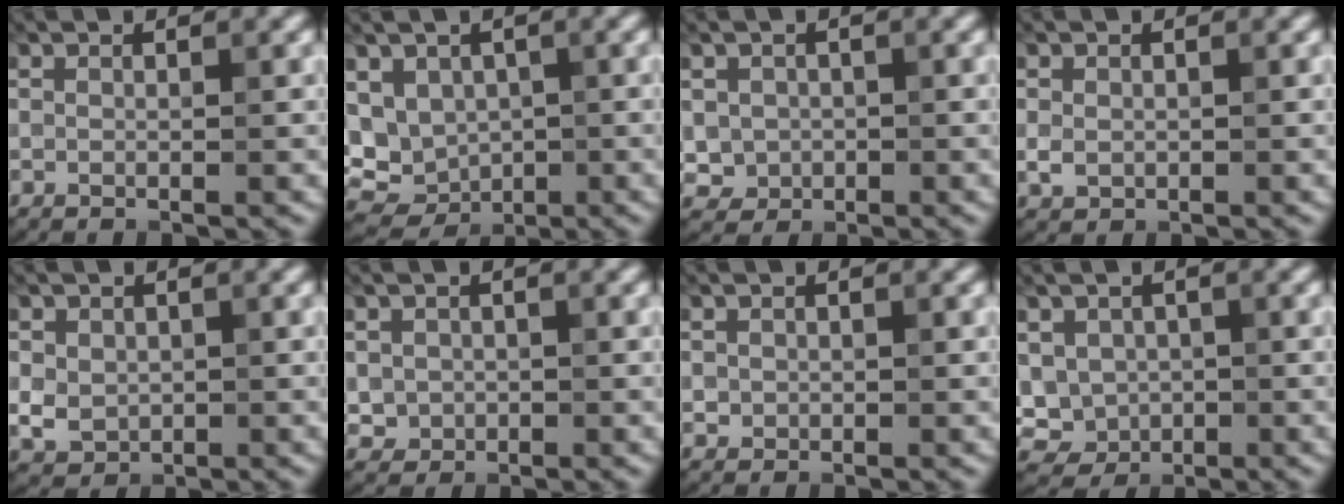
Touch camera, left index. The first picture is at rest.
{"total": 5.8, "force": [0.3, 5.0, 2.9], "torque": [-0.039, -0.005, 0.011]}
{"total": 2.1, "force": [0.0, 2.0, 0.5], "torque": [-0.004, -0.006, 0.003]}
{"total": 1.3, "force": [-0.1, 1.1, 0.7], "torque": [-0.013, -0.004, -0.001]}
{"total": 2.6, "force": [0.1, 2.3, 1.2], "torque": [-0.025, -0.004, 0.004]}
{"total": 1.6, "force": [0.0, 1.6, 0.3], "torque": [0.003, -0.005, 0.001]}
{"total": 0.8, "force": [0.1, 0.8, 0.1], "torque": [0.004, -0.004, 0.001]}
{"total": 4.5, "force": [0.1, 4.0, 1.9], "torque": [-0.034, 0.004, -0.004]}